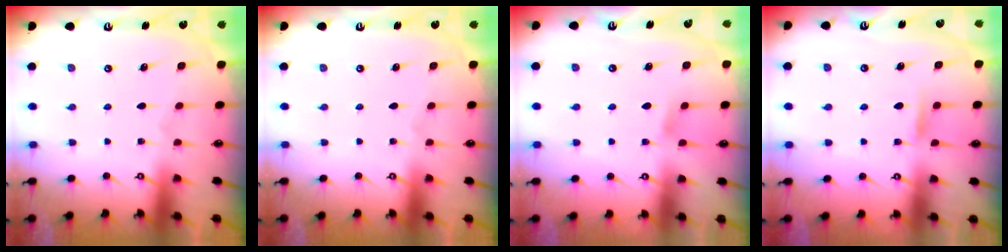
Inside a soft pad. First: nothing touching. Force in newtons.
{"total": 0.0}
{"total": 3.7, "press": 3.6, "slide": 0.5}
{"total": 6.2, "press": 6.1, "slide": 0.7}